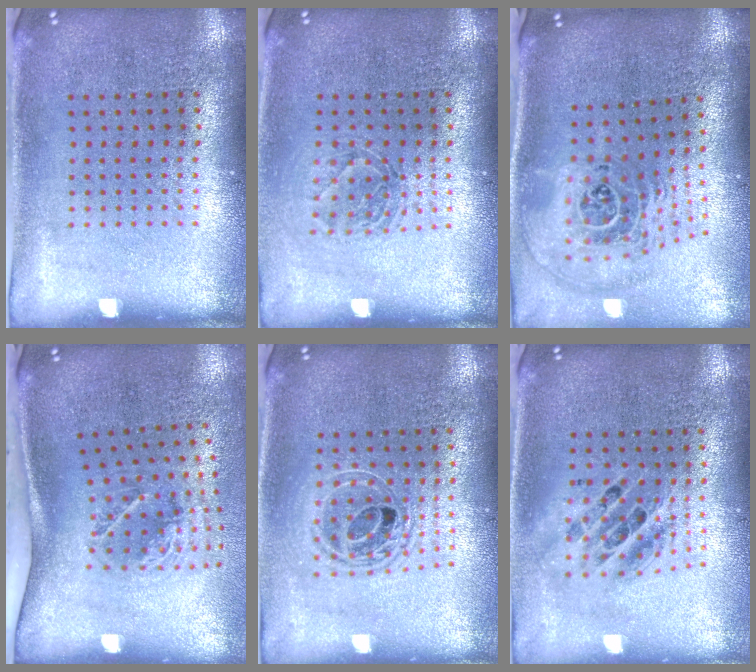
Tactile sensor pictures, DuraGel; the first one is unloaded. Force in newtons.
{"total": 1.4, "press": 1.2, "slide": 0.7}
{"total": 2.5, "press": 1.8, "slide": 1.8}
{"total": 2.1, "press": 1.3, "slide": 1.7}
{"total": 1.7, "press": 1.4, "slide": 0.9}
{"total": 1.7, "press": 1.4, "slide": 1.0}